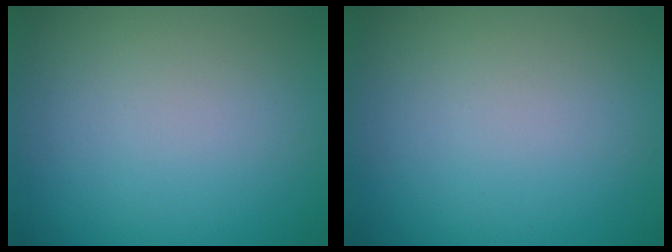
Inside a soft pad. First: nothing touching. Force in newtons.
{"total": 0.0}